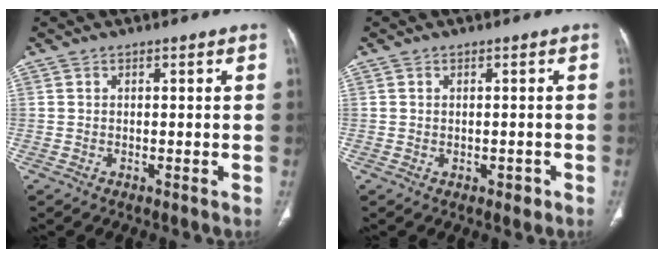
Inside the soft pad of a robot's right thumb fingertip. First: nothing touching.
{"total": 1.3, "force": [-0.4, 1.0, 0.8], "torque": [-0.009, 0.004, 0.000]}